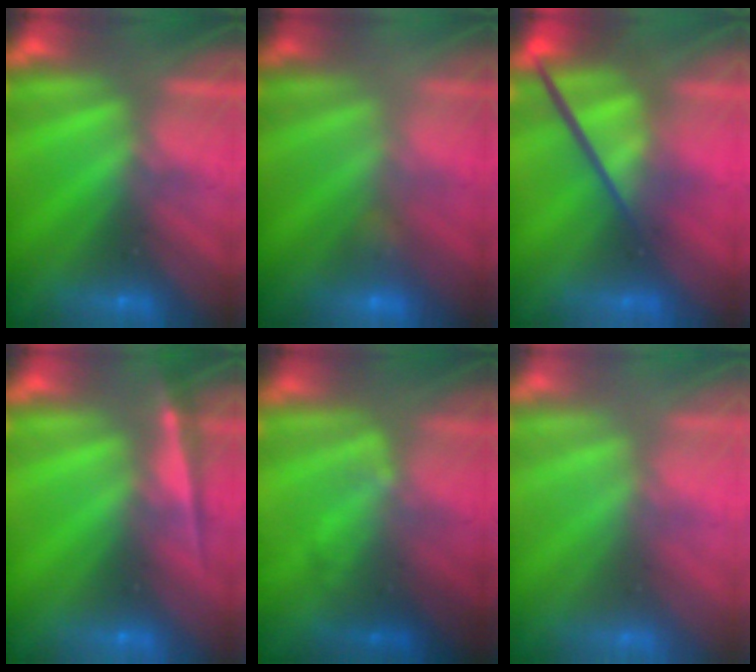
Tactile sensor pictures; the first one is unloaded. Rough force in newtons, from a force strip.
{"total": 2.2}
{"total": 3.8}
{"total": 1.9}
{"total": 2.0}
{"total": 3.4}